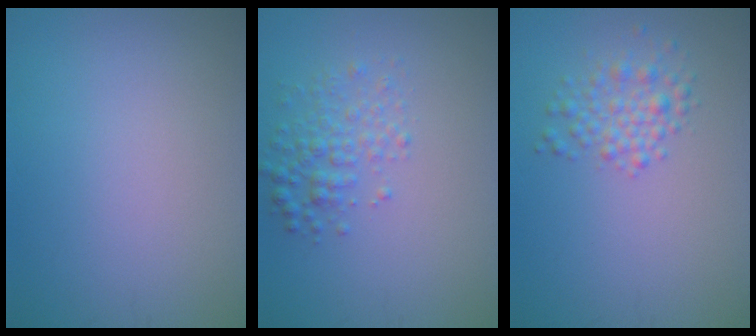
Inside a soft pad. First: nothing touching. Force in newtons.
{"total": 2.7, "press": 2.7, "slide": 0.1}
{"total": 2.5, "press": 2.5, "slide": 0.0}